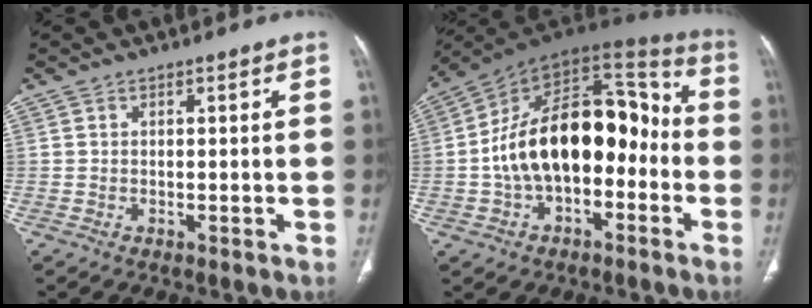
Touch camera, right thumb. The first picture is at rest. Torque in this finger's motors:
{"motor_torque": [2.44, 2.57, 2.08, -0.69, 0.23]}